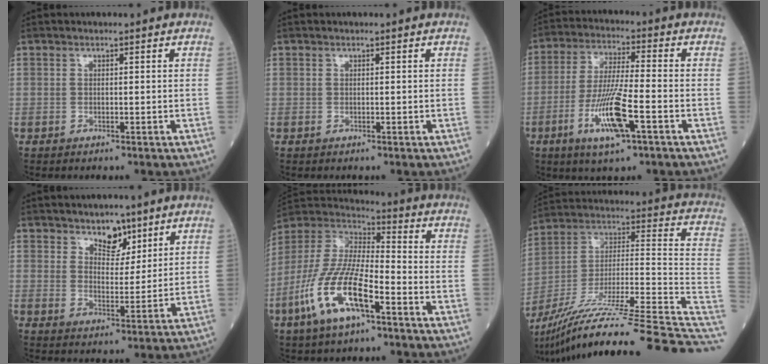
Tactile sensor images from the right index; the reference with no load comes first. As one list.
[{"total": 0.0}, {"total": 11.2, "force": [-4.5, 1.0, 10.1], "torque": [-0.198, -0.015, -0.083]}, {"total": 4.9, "force": [3.6, 2.5, 2.1], "torque": [-0.027, -0.003, 0.062]}, {"total": 15.2, "force": [-6.9, 4.3, 12.8], "torque": [-0.278, -0.006, -0.132]}, {"total": 31.9, "force": [-24.3, -0.1, 20.7], "torque": [-0.267, -0.012, -0.385]}]